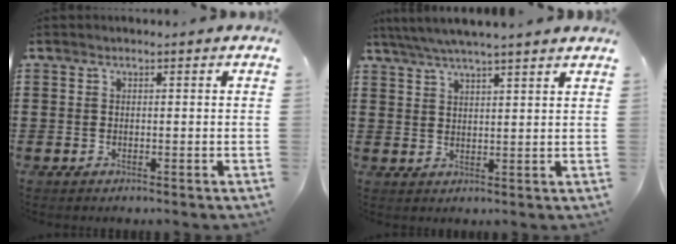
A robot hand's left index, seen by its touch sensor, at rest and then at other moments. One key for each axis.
{"total": 4.3, "fx": 4.0, "fy": -0.4, "fz": 1.7, "tx": -0.046, "ty": -0.013, "tz": 0.071}